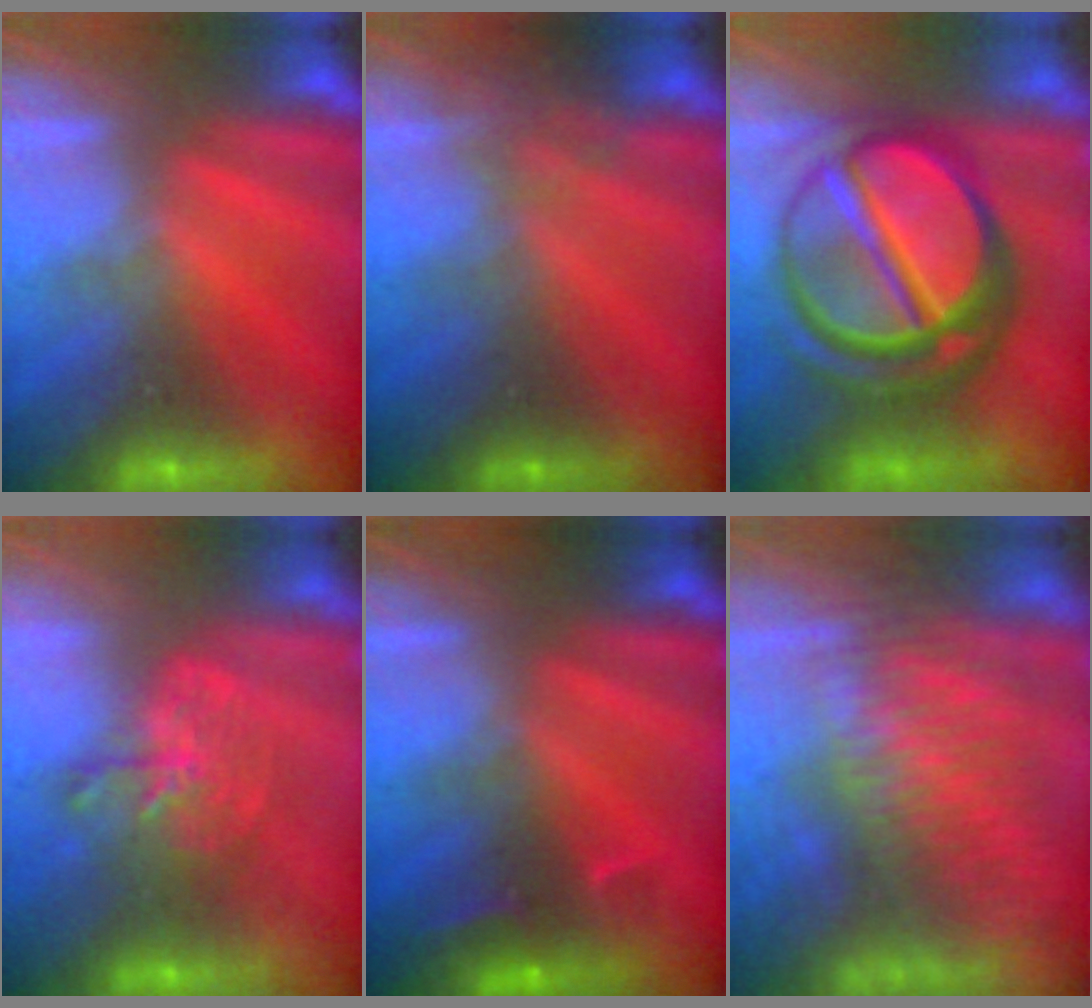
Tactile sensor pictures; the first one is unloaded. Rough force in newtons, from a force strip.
{"total": 2.2}
{"total": 7.1}
{"total": 10.0}
{"total": 3.3}
{"total": 8.4}